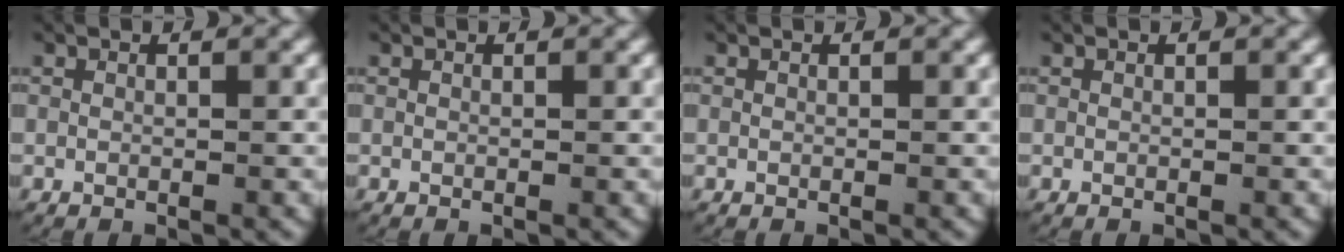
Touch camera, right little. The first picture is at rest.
{"total": 0.0}
{"total": 0.0}
{"total": 0.0}